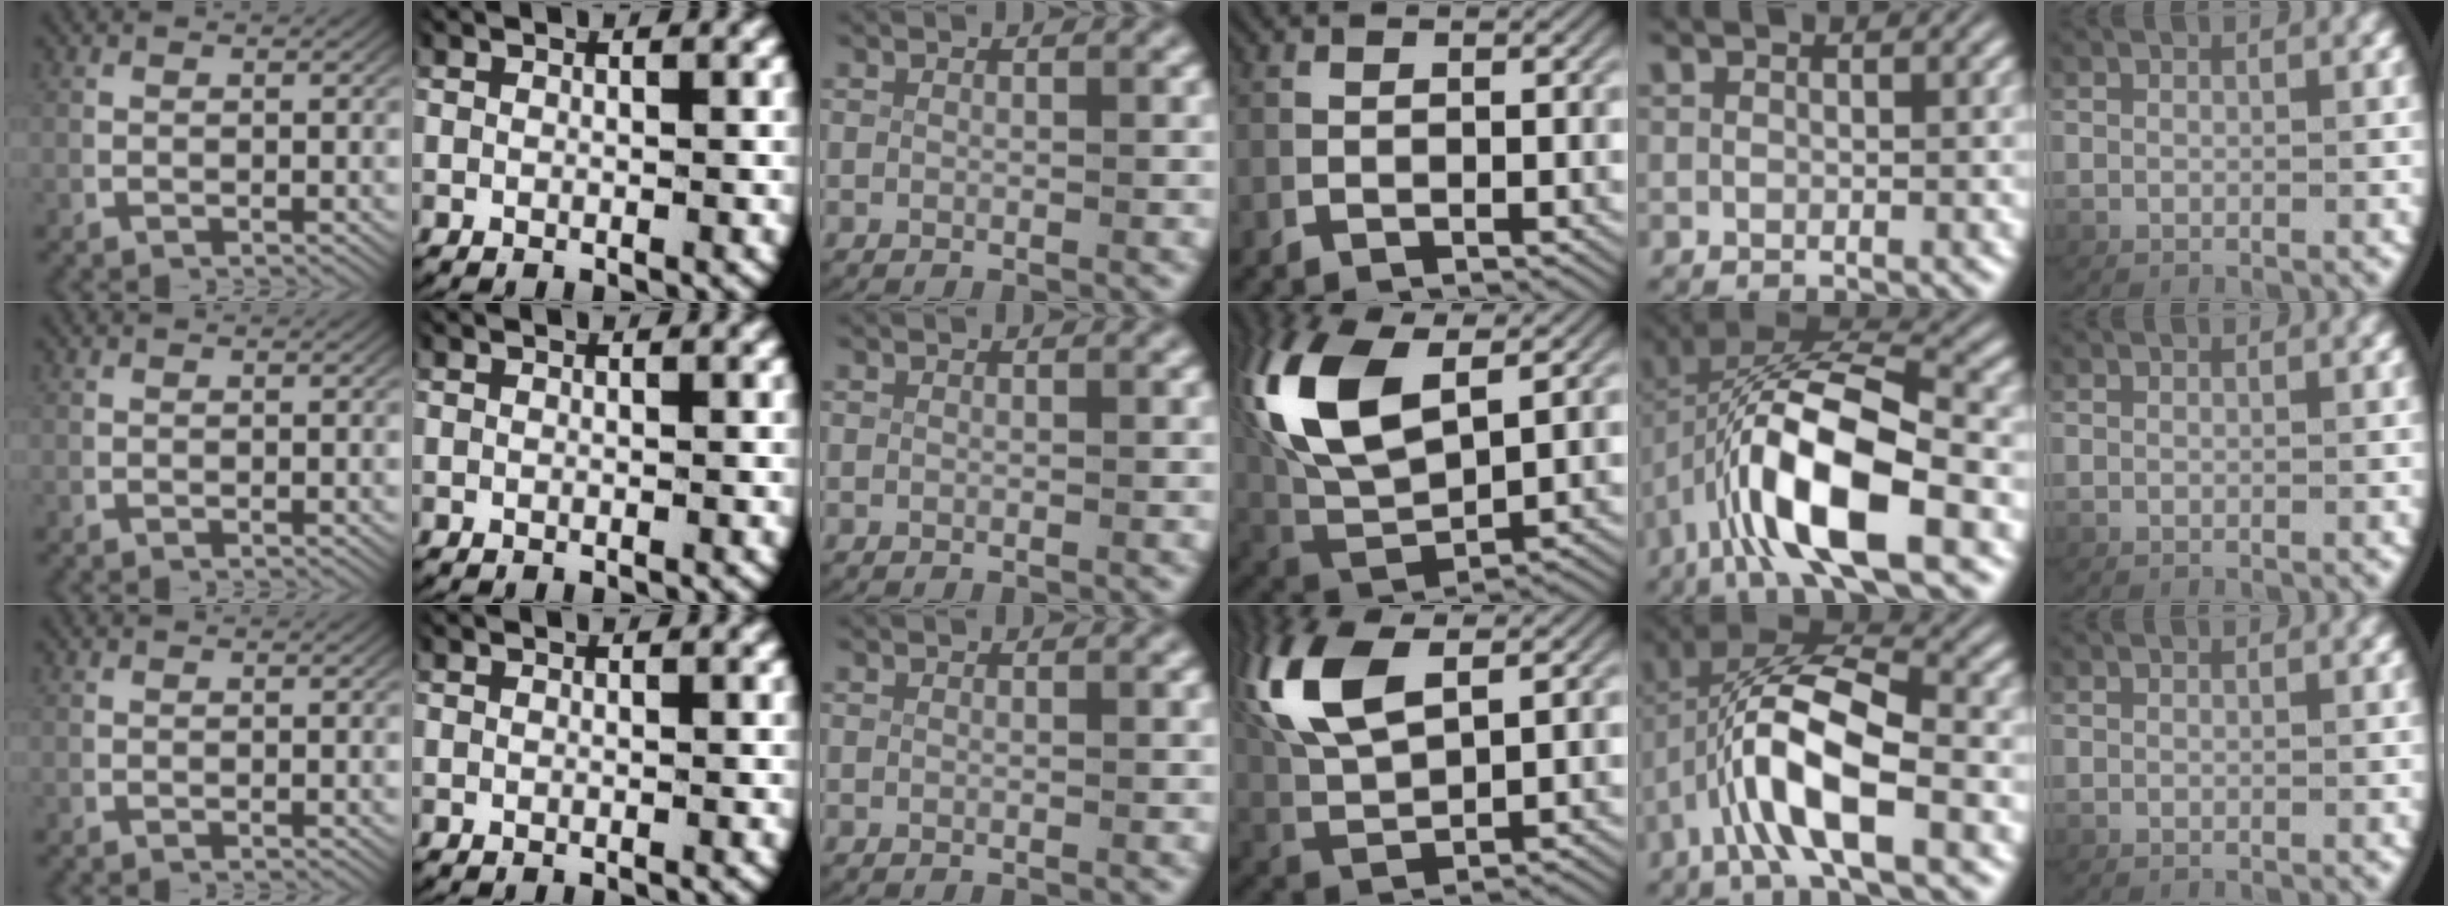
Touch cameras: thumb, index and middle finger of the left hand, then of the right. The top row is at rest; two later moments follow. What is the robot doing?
{"motion": "lift_and_place", "object": "scissors"}